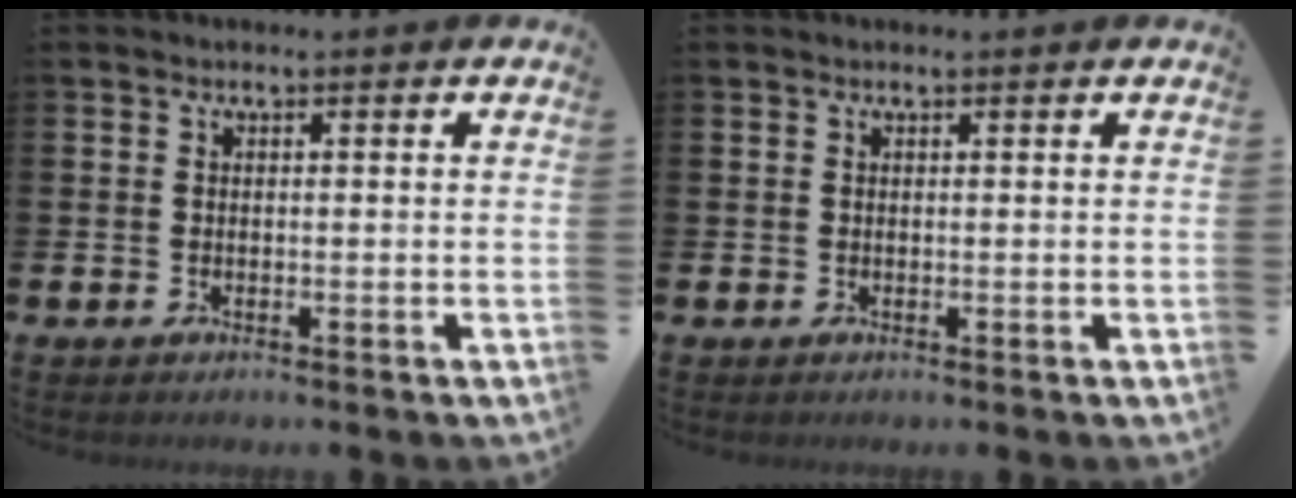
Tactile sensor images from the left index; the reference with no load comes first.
{"total": 0.0}